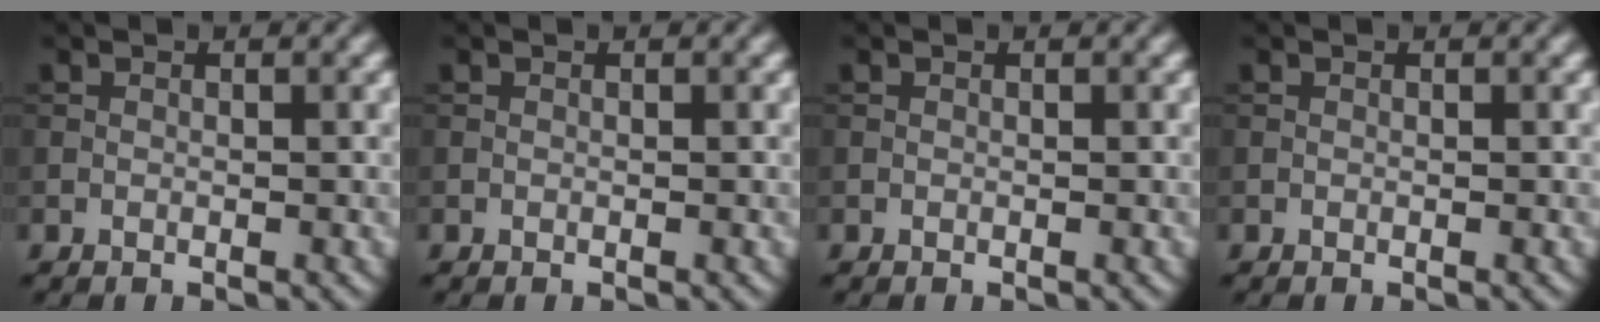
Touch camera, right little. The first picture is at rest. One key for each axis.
{"total": 0.0}
{"total": 0.0}
{"total": 0.0}